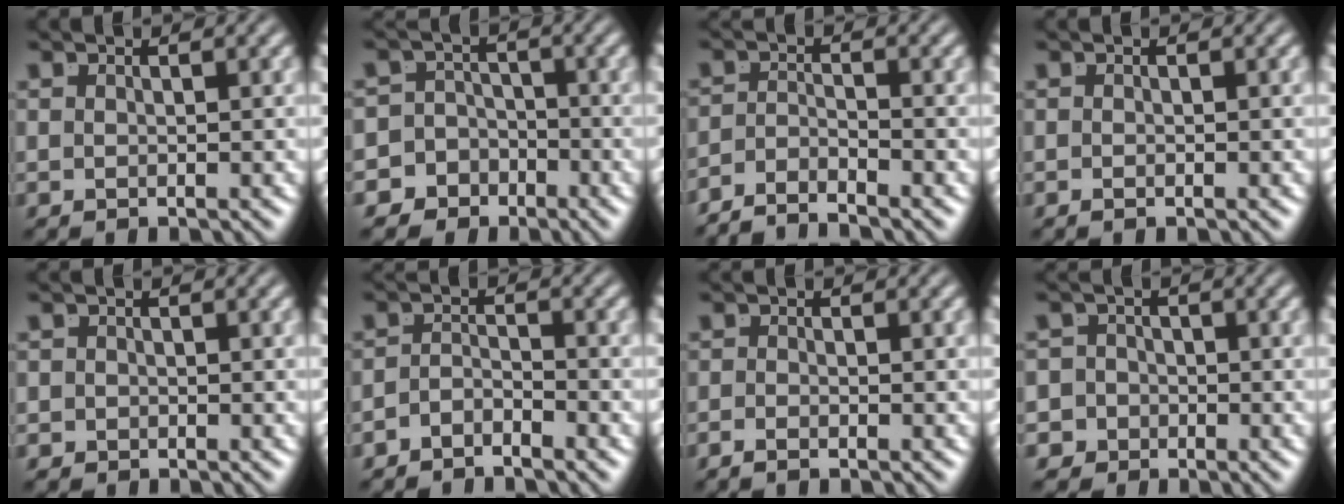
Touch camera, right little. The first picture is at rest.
{"total": 11.1, "force": [-5.0, 9.7, 2.0], "torque": [-0.065, -0.051, -0.090]}
{"total": 3.6, "force": [-3.4, 0.7, 0.9], "torque": [-0.013, -0.011, -0.059]}
{"total": 0.7, "force": [-0.5, -0.4, 0.2], "torque": [-0.003, -0.005, -0.006]}
{"total": 1.2, "force": [-0.9, 0.7, -0.2], "torque": [-0.001, -0.013, -0.010]}
{"total": 2.5, "force": [-2.4, 0.5, 0.5], "torque": [-0.002, -0.012, -0.039]}
{"total": 1.3, "force": [-1.2, -0.2, 0.4], "torque": [-0.008, -0.007, -0.020]}
{"total": 6.1, "force": [-2.6, 5.4, 0.8], "torque": [-0.036, -0.025, -0.050]}